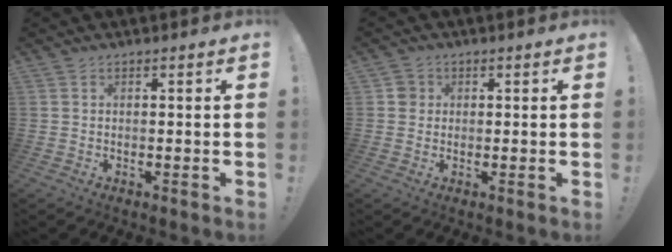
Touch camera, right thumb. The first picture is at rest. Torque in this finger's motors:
{"motor_torque": [0.03, 0.17, 0.07, -0.13, -0.03]}